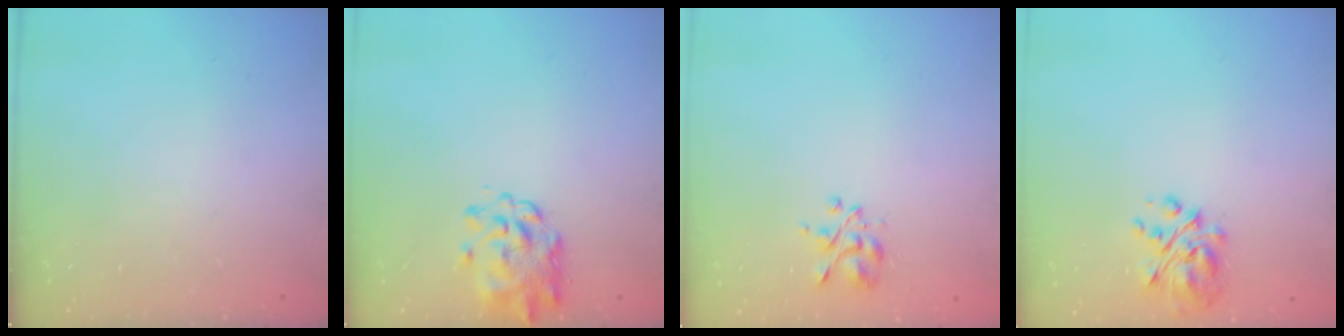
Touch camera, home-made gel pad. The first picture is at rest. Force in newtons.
{"total": 2.8, "press": 2.6, "slide": 0.8}
{"total": 3.7, "press": 3.6, "slide": 0.8}
{"total": 6.3, "press": 6.0, "slide": 1.8}